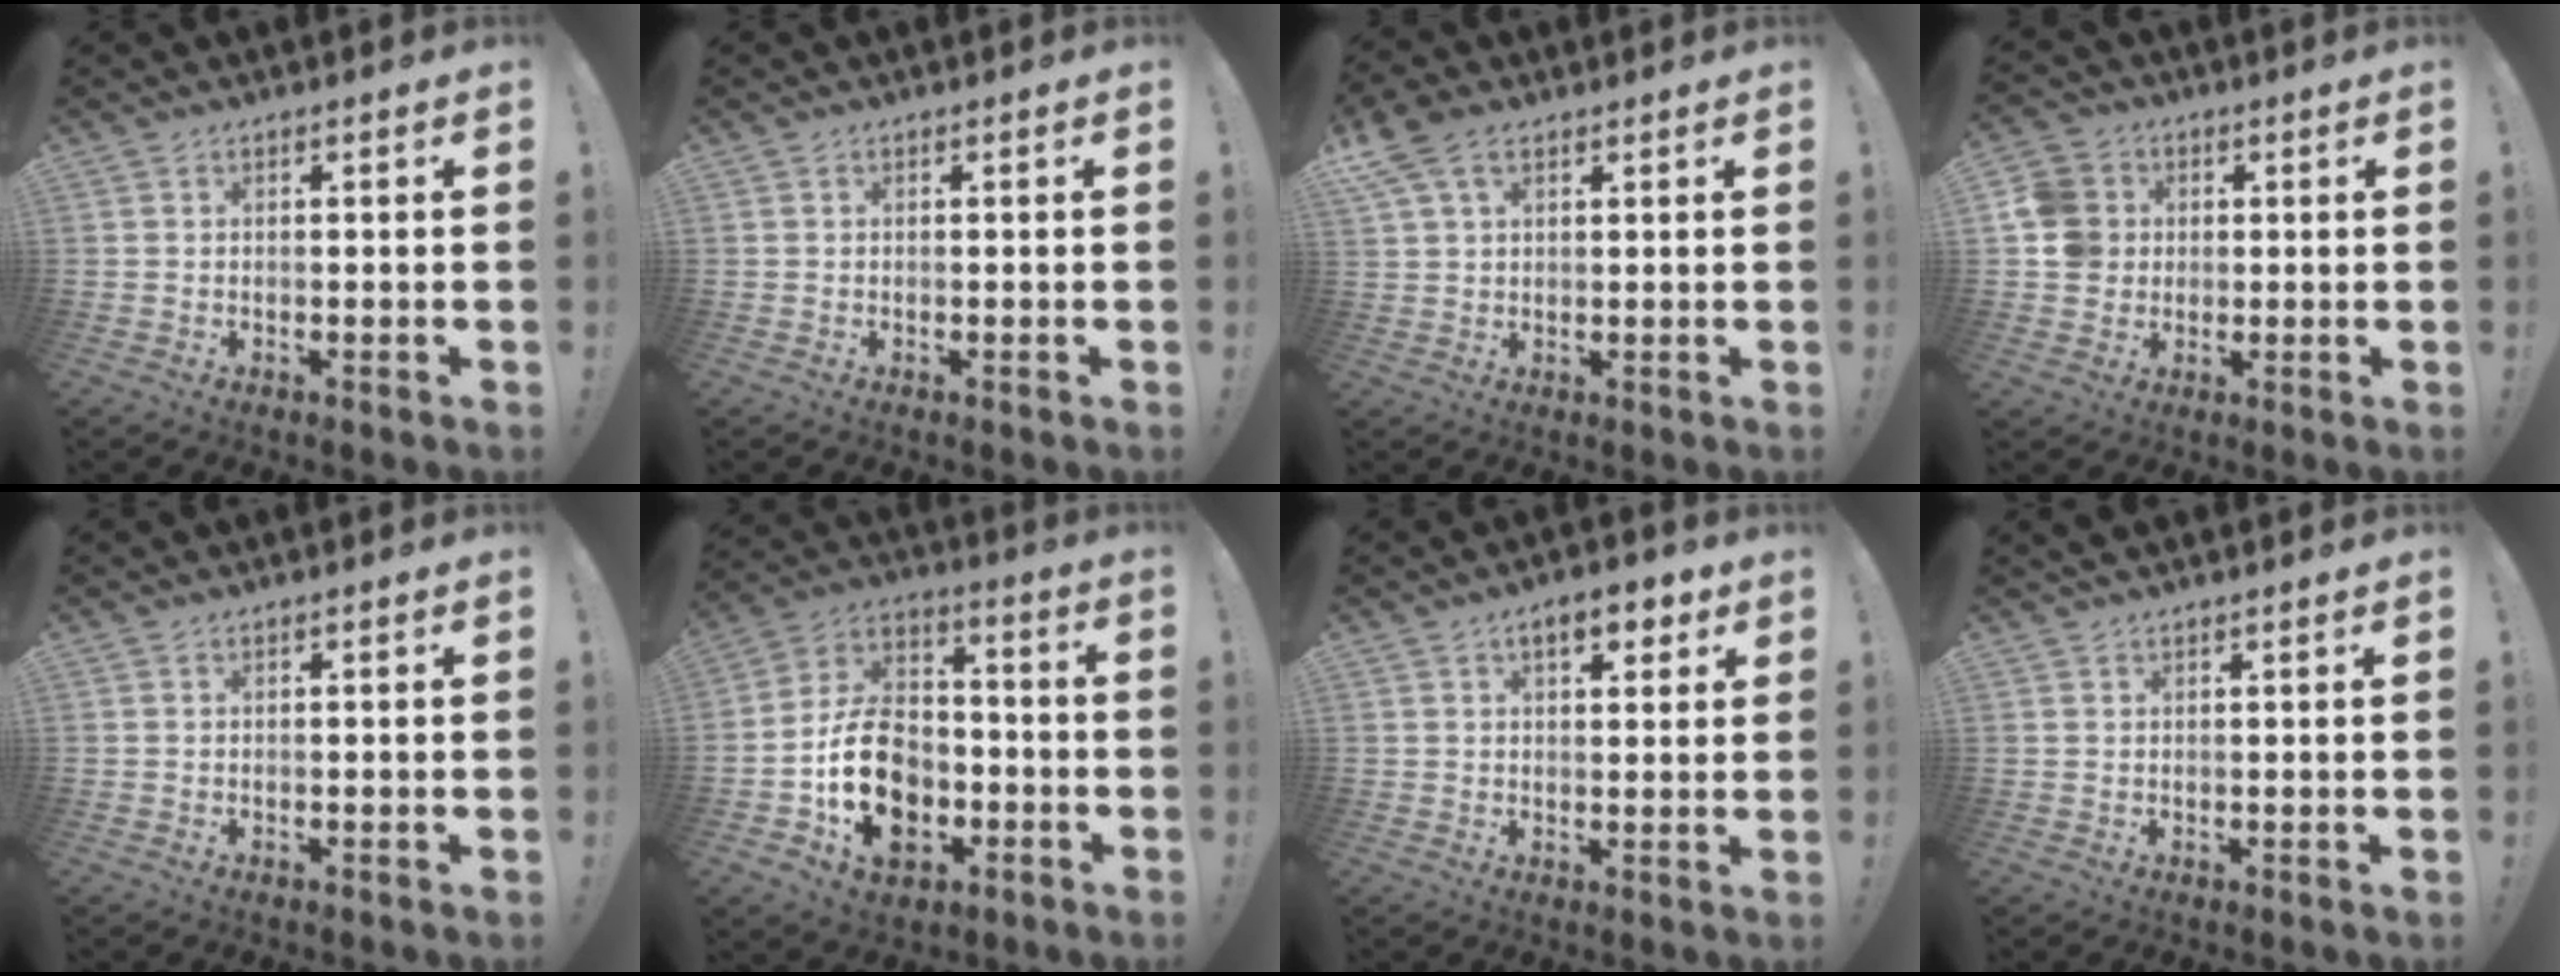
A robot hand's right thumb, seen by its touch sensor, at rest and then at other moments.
{"total": 0.0}
{"total": 7.7, "force": [4.1, 4.6, 4.7], "torque": [-0.097, -0.004, 0.082]}
{"total": 9.1, "force": [0.8, 8.5, 3.2], "torque": [-0.062, 0.005, 0.018]}
{"total": 0.0}
{"total": 18.8, "force": [-6.0, 13.8, 11.3], "torque": [-0.179, 0.045, -0.093]}
{"total": 6.7, "force": [3.7, 3.0, 4.8], "torque": [-0.059, -0.009, 0.060]}
{"total": 1.4, "force": [1.2, -0.1, 0.6], "torque": [-0.004, -0.004, 0.020]}